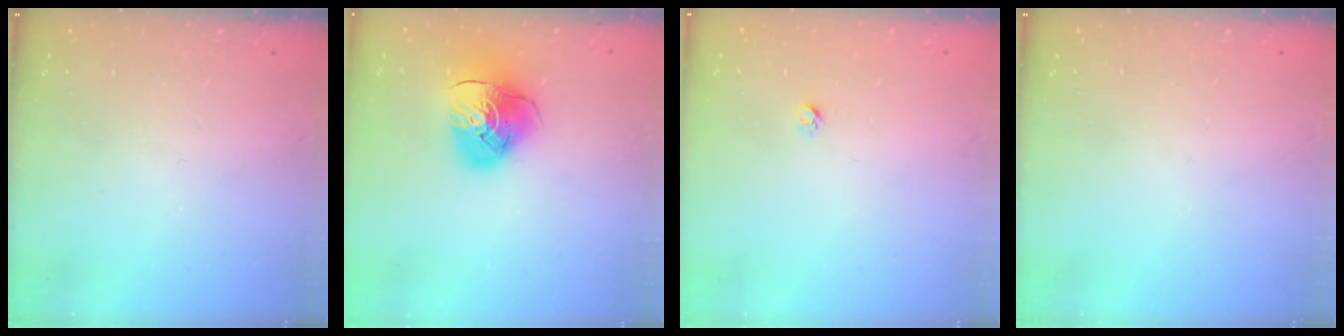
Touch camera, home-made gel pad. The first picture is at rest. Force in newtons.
{"total": 12.7, "press": 12.6, "slide": 1.7}
{"total": 1.9, "press": 1.9, "slide": 0.1}
{"total": 0.0}